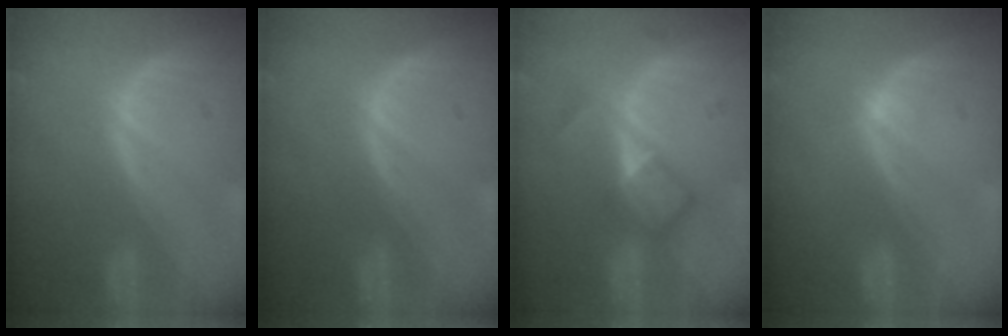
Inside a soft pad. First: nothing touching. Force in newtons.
{"total": 0.0}
{"total": 4.9, "press": 4.7, "slide": 1.4}
{"total": 0.8, "press": 0.6, "slide": 0.5}